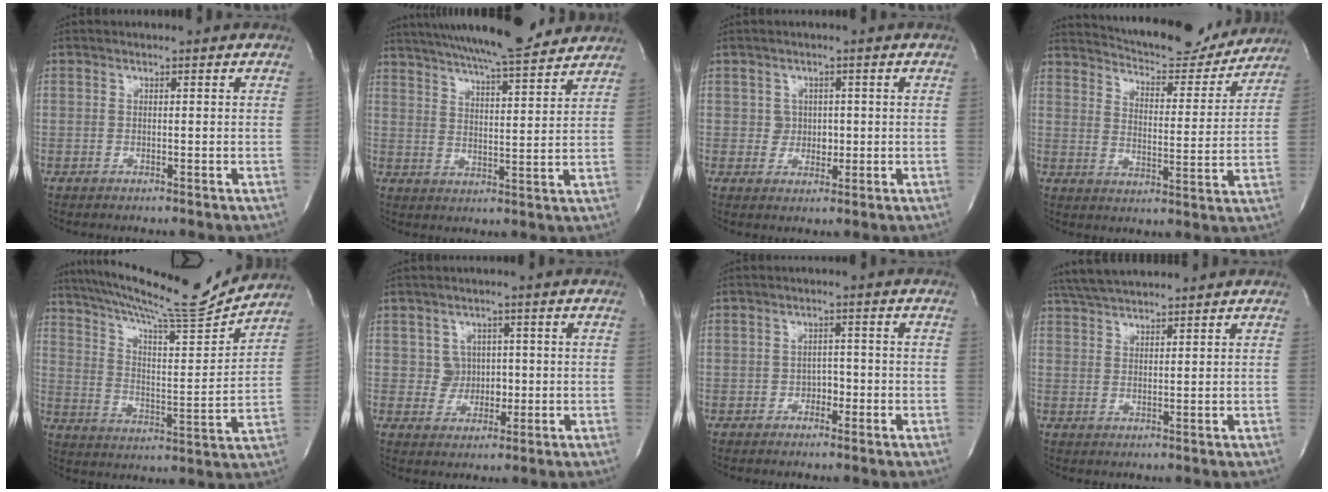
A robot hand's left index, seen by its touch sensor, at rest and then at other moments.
{"total": 19.3, "force": [17.0, 1.9, 8.8], "torque": [-0.150, 0.019, 0.247]}
{"total": 2.4, "force": [0.0, 2.3, 0.5], "torque": [0.000, 0.001, 0.001]}
{"total": 17.4, "force": [16.2, 4.1, 4.8], "torque": [-0.065, -0.013, 0.215]}
{"total": 18.8, "force": [17.4, 0.0, 7.2], "torque": [-0.130, -0.032, 0.266]}
{"total": 3.4, "force": [0.1, 3.4, 0.4], "torque": [0.005, 0.007, 0.005]}
{"total": 2.0, "force": [-1.2, 1.3, 0.9], "torque": [-0.004, 0.008, -0.018]}
{"total": 7.4, "force": [6.7, 0.7, 3.0], "torque": [-0.058, 0.034, 0.120]}